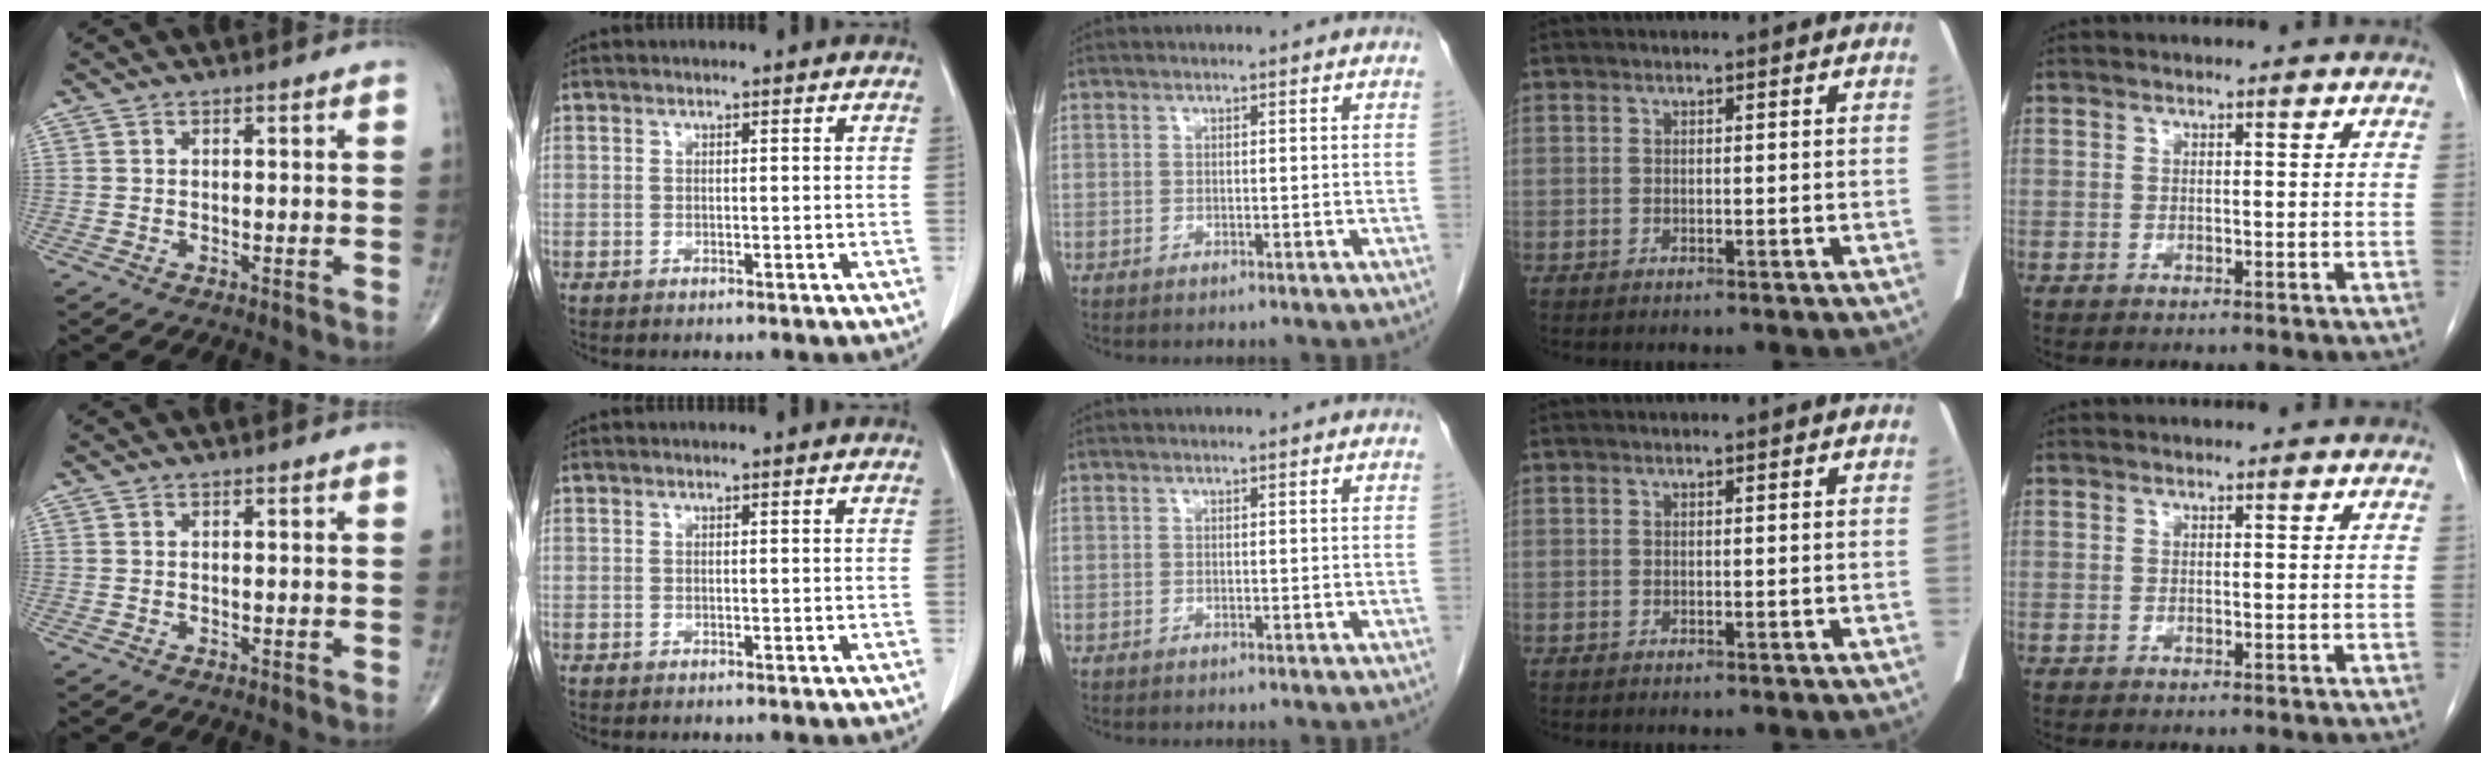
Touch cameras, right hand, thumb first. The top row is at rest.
{}